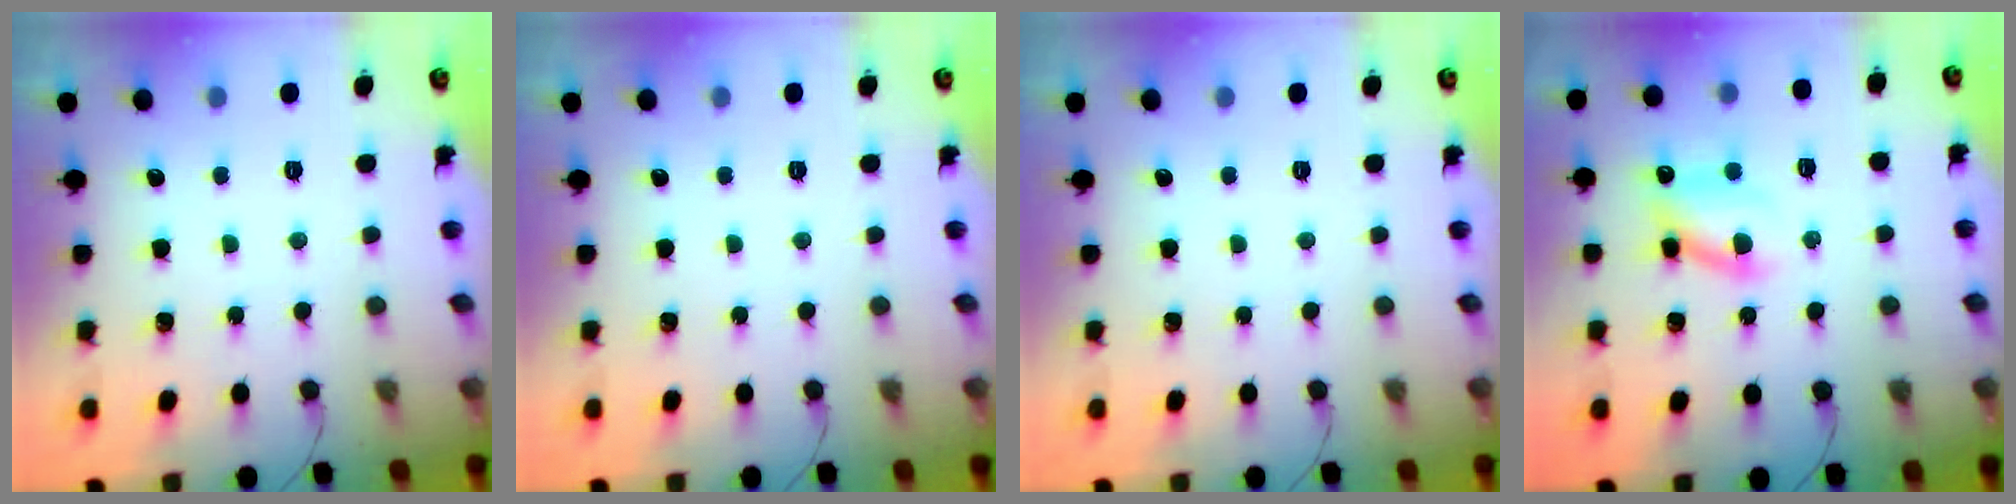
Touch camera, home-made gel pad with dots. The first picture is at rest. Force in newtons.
{"total": 0.0}
{"total": 0.0}
{"total": 10.4, "press": 10.3, "slide": 1.3}